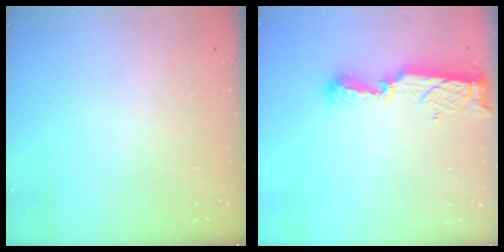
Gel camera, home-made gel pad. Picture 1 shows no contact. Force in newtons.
{"total": 8.4, "press": 8.4, "slide": 0.5}